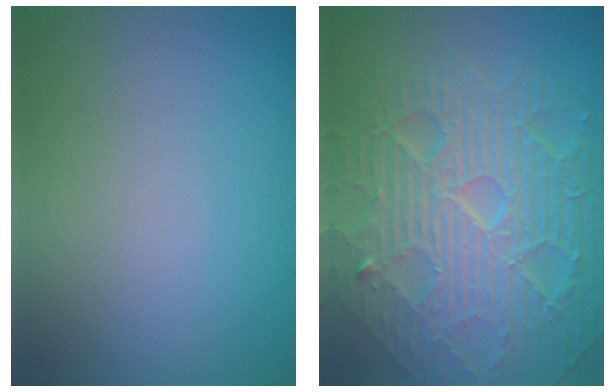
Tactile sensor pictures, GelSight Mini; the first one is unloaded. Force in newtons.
{"total": 10.7, "press": 7.0, "slide": 8.1}